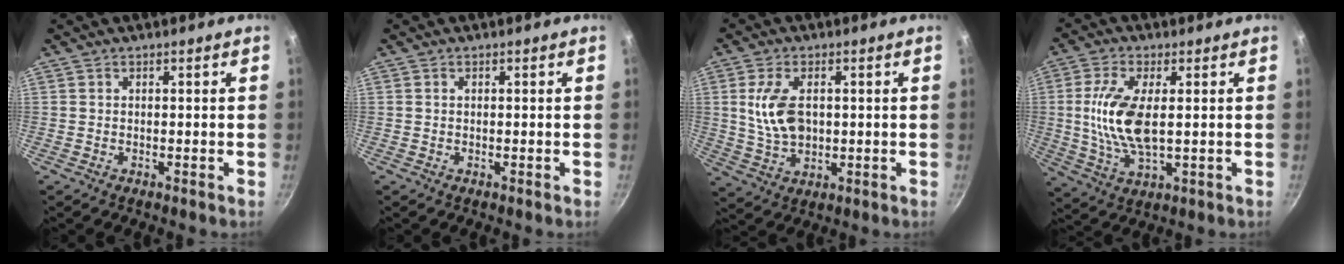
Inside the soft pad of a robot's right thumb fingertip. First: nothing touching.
{"total": 0.0}
{"total": 9.5, "force": [1.4, 5.7, 7.5], "torque": [-0.135, -0.007, 0.029]}
{"total": 11.7, "force": [1.0, 5.0, 10.5], "torque": [-0.215, -0.005, 0.021]}